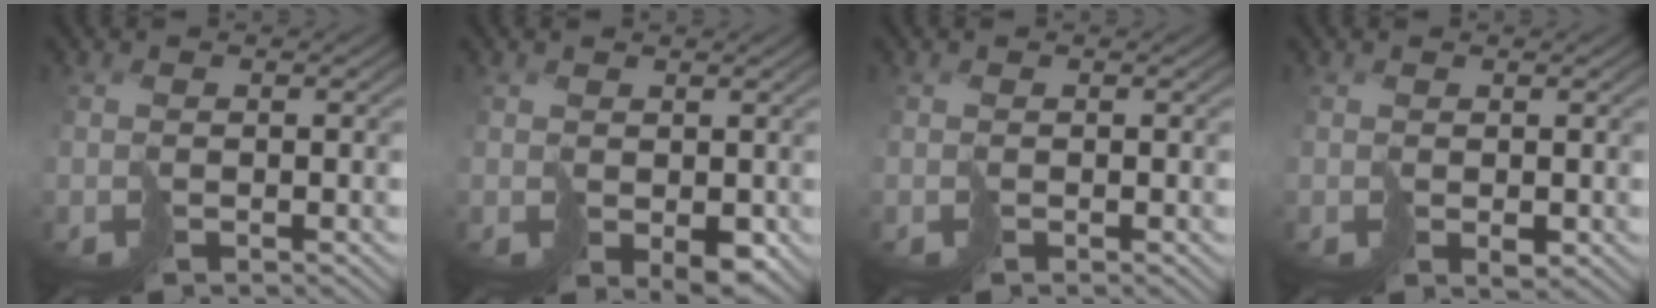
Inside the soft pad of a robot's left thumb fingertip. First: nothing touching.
{"total": 2.4, "force": [0.4, 1.6, 1.7], "torque": [-0.034, -0.008, 0.016]}
{"total": 0.0}
{"total": 1.0, "force": [0.4, 0.6, 0.8], "torque": [-0.018, -0.002, 0.014]}